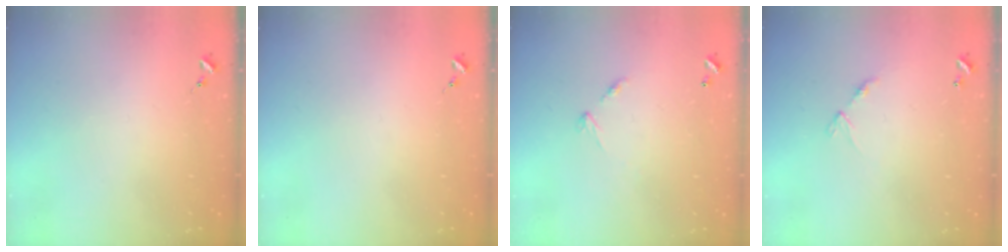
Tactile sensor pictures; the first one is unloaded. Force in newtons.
{"total": 0.0}
{"total": 6.0, "press": 6.0, "slide": 0.5}
{"total": 6.2, "press": 6.2, "slide": 0.7}